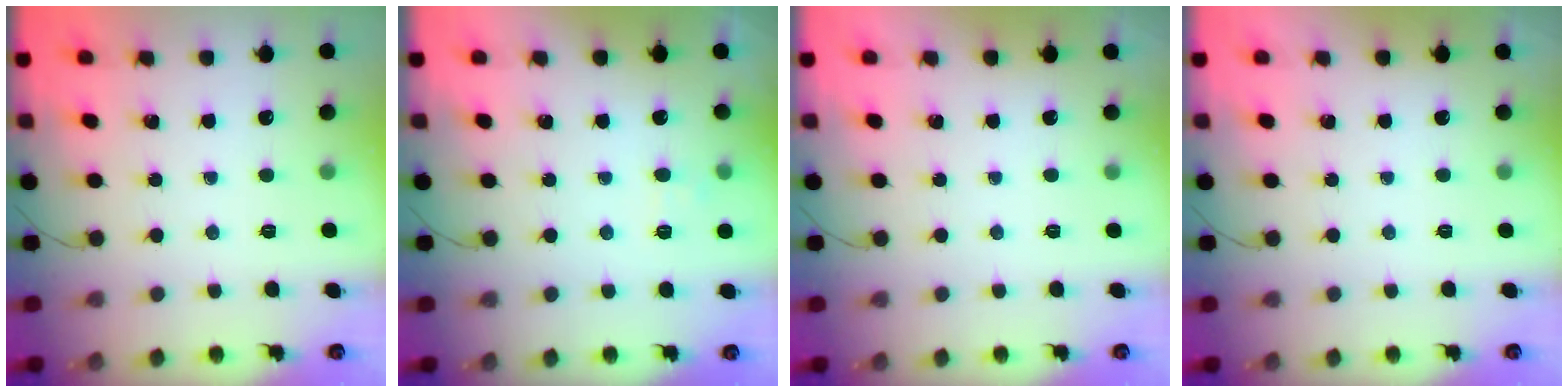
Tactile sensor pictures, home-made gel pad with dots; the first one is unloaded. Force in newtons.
{"total": 3.9, "press": 3.5, "slide": 1.8}
{"total": 1.9, "press": 1.9, "slide": 0.3}
{"total": 1.9, "press": 1.9, "slide": 0.3}